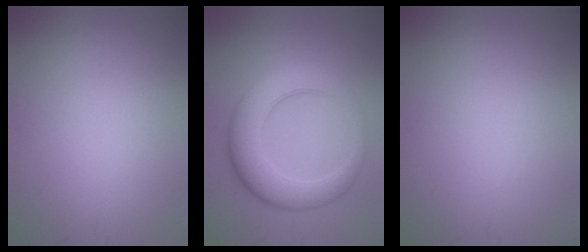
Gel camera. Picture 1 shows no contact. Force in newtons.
{"total": 6.5, "press": 6.5, "slide": 0.1}
{"total": 0.0}